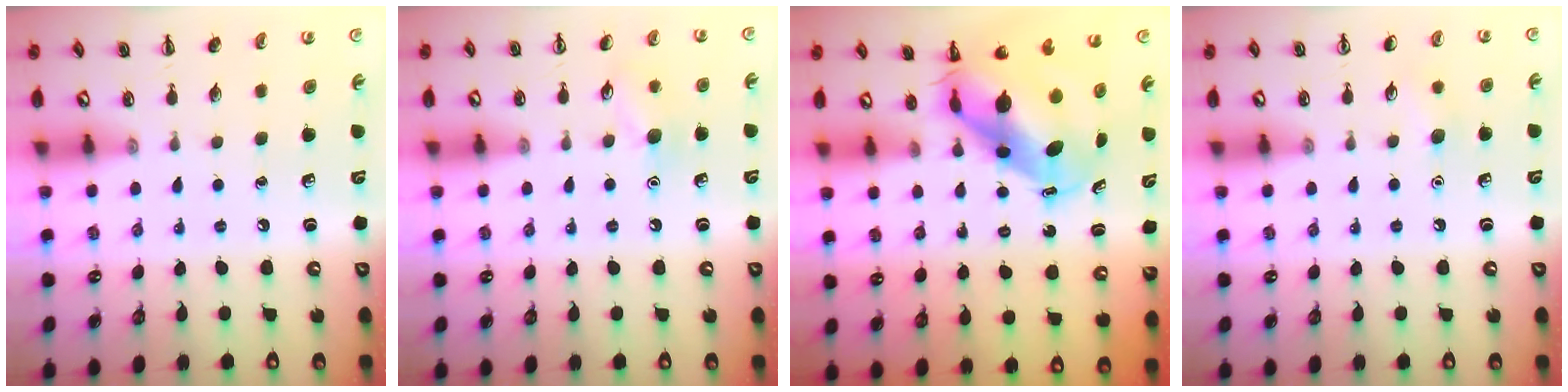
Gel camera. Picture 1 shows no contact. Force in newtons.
{"total": 7.6, "press": 7.5, "slide": 1.5}
{"total": 8.7, "press": 8.3, "slide": 2.5}
{"total": 5.2, "press": 5.0, "slide": 1.5}